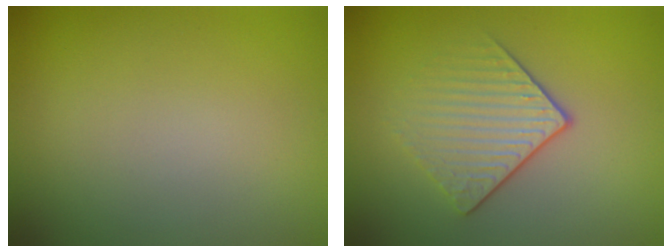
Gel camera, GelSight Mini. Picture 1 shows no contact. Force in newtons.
{"total": 3.7, "press": 2.8, "slide": 2.4}